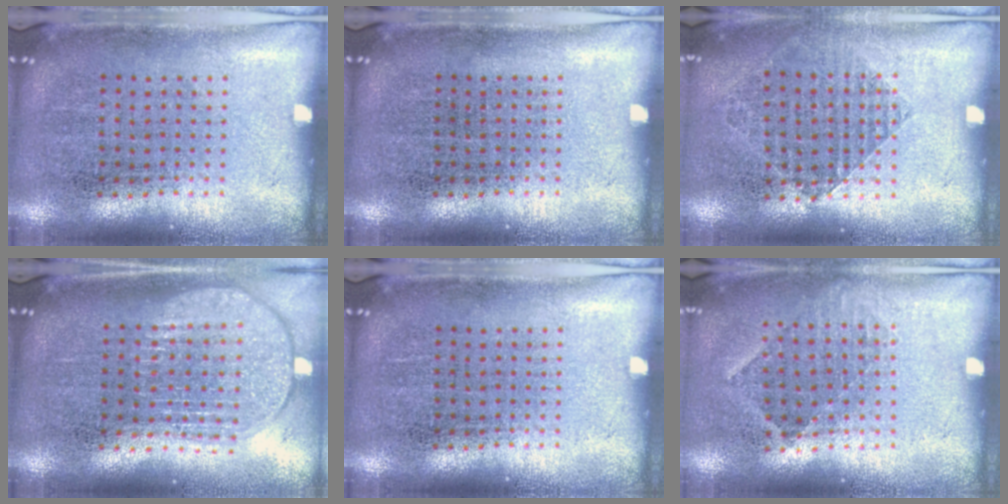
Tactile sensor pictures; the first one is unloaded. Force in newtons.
{"total": 0.0}
{"total": 0.9, "press": 0.9, "slide": 0.2}
{"total": 1.9, "press": 1.6, "slide": 1.0}
{"total": 0.0}
{"total": 0.8, "press": 0.7, "slide": 0.4}